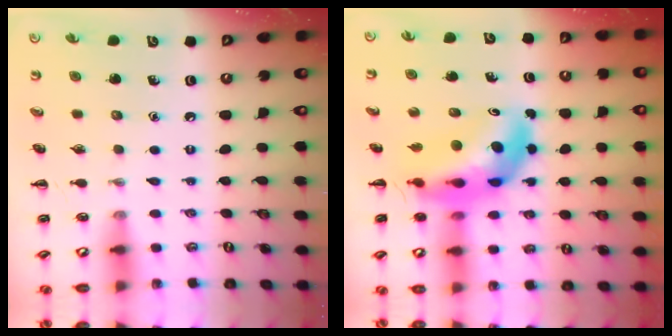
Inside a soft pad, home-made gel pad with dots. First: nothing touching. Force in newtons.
{"total": 11.2, "press": 10.7, "slide": 3.3}